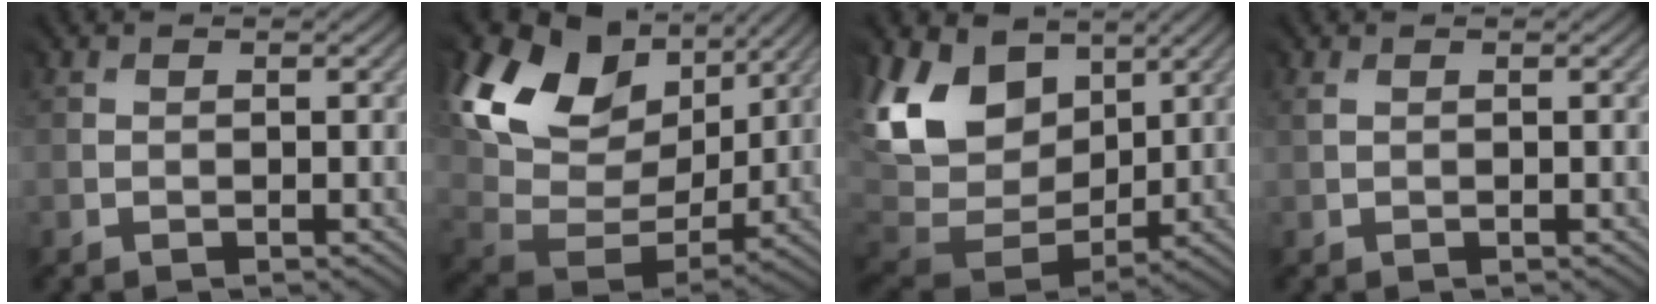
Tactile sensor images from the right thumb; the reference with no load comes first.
{"total": 15.2, "force": [7.4, 10.6, 8.0], "torque": [-0.207, 0.012, 0.162]}
{"total": 13.4, "force": [6.1, 10.0, 6.5], "torque": [-0.187, 0.026, 0.121]}
{"total": 0.7, "force": [0.5, 0.2, 0.5], "torque": [-0.012, 0.001, 0.010]}